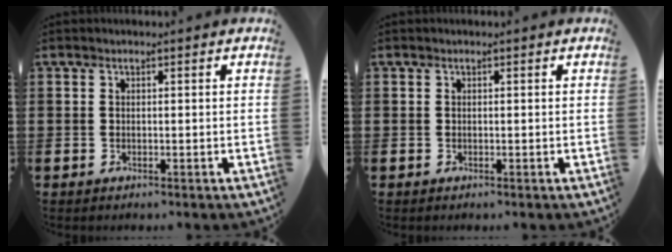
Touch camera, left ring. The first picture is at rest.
{"total": 0.0}